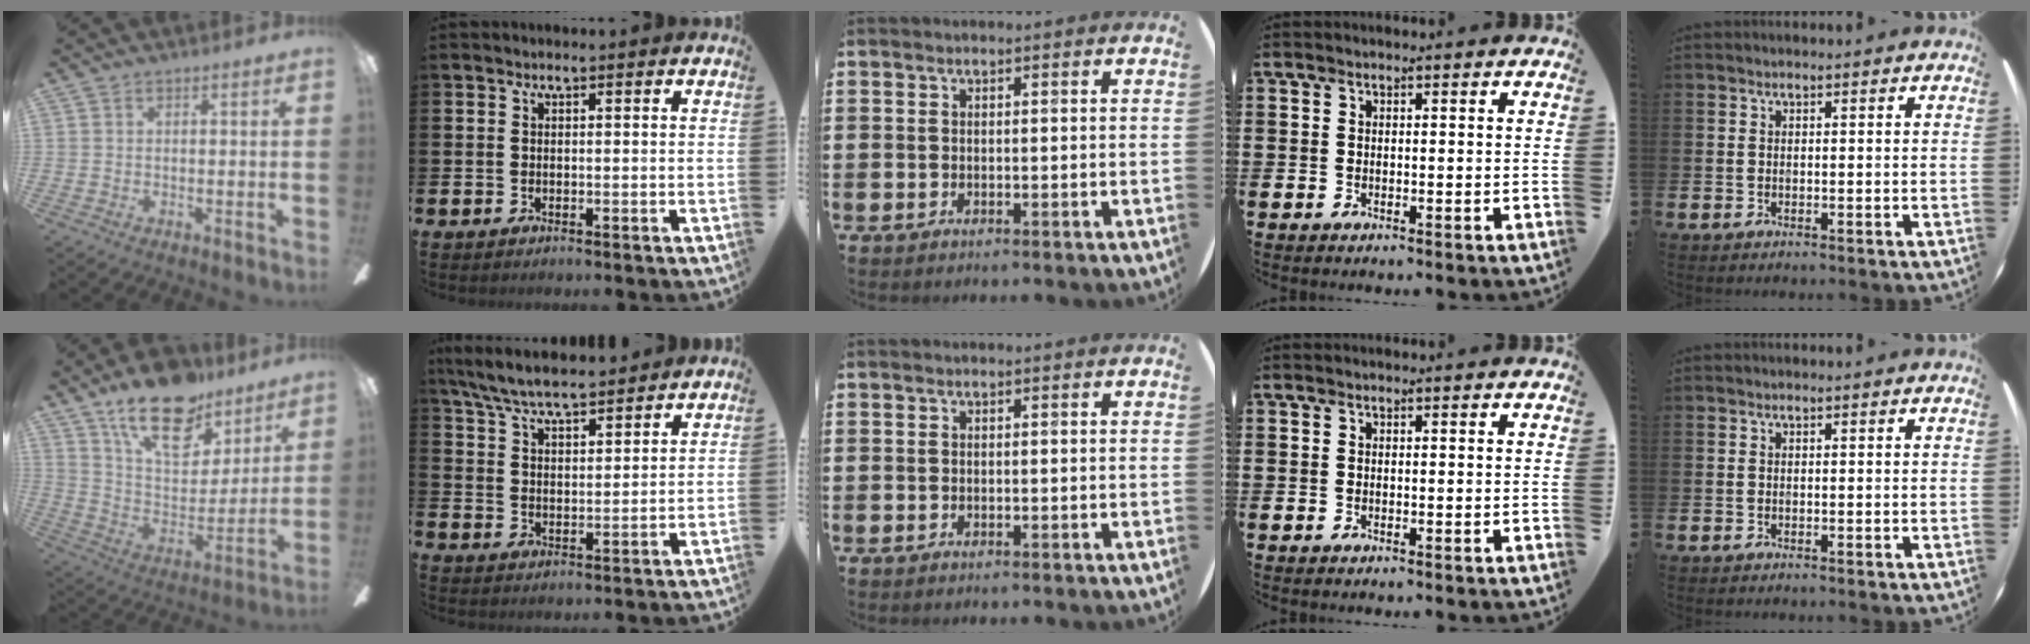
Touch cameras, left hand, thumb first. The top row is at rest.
{"thumb": {"total": 21.2, "force": [14.8, 10.4, 11.1], "torque": [-0.178, -0.089, 0.260]}, "index": {"total": 6.9, "force": [6.6, 0.7, 1.8], "torque": [-0.063, -0.033, 0.120]}}